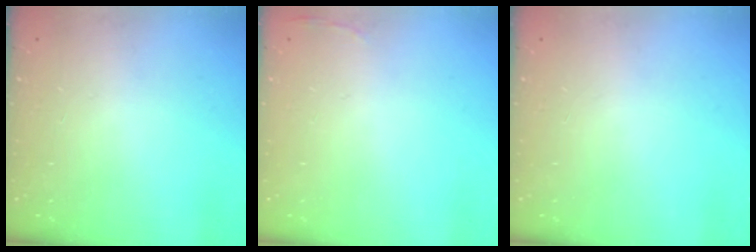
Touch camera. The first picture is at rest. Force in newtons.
{"total": 2.8, "press": 2.6, "slide": 0.9}
{"total": 0.0}